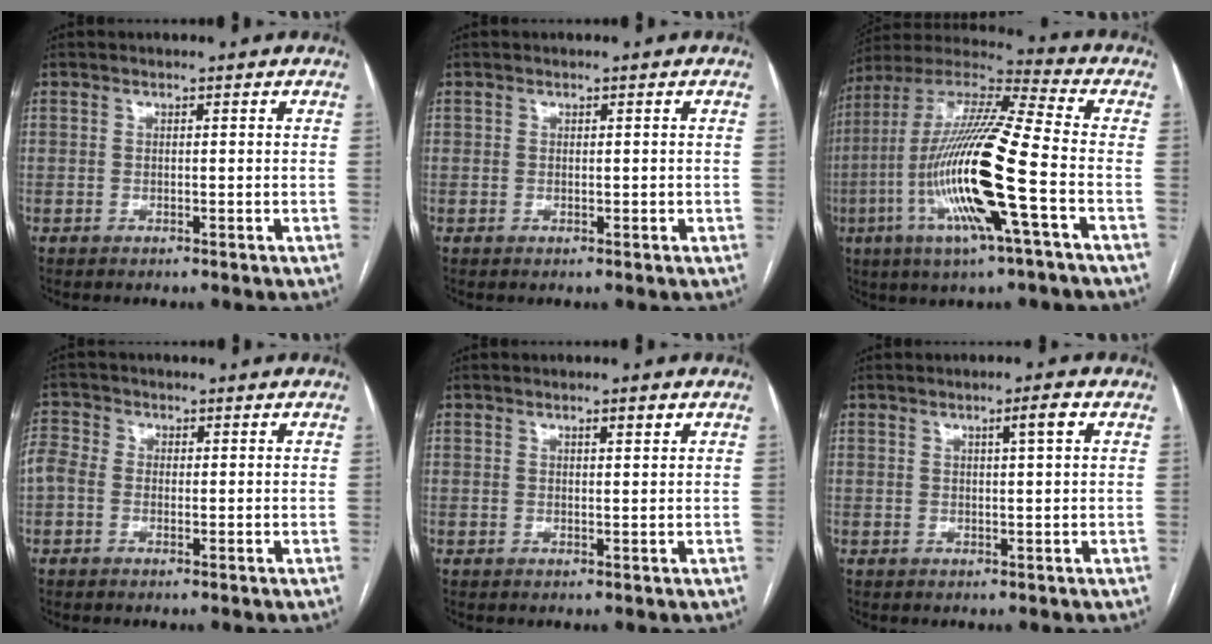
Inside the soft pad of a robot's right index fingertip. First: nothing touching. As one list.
[{"total": 0.8, "force": [0.0, 0.6, 0.6], "torque": [-0.008, 0.004, 0.002]}, {"total": 19.9, "force": [-5.3, 0.9, 19.1], "torque": [-0.391, -0.012, -0.107]}, {"total": 4.6, "force": [-0.3, 3.9, 2.5], "torque": [-0.068, 0.021, -0.011]}, {"total": 1.2, "force": [0.7, -0.1, 0.9], "torque": [-0.015, -0.001, 0.011]}, {"total": 2.4, "force": [0.9, -0.3, 2.2], "torque": [-0.037, 0.002, 0.014]}]